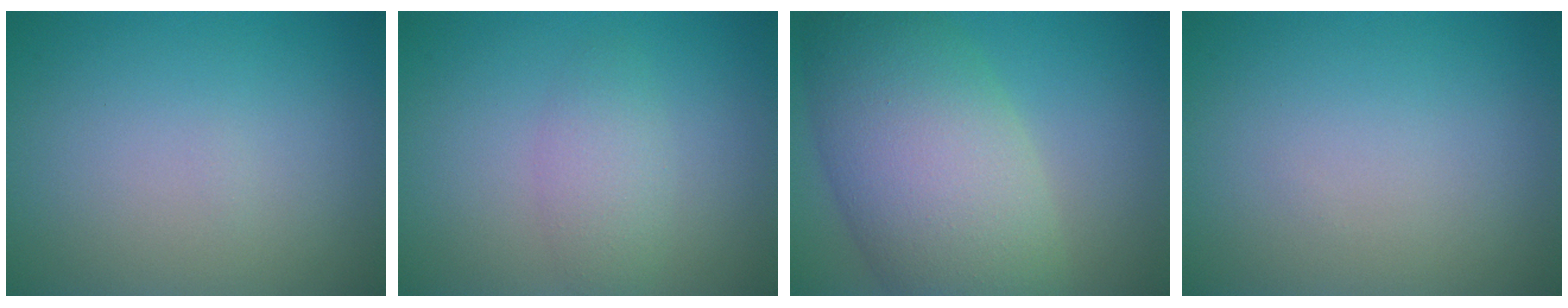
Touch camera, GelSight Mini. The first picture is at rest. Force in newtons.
{"total": 2.3, "press": 2.3, "slide": 0.1}
{"total": 11.0, "press": 10.9, "slide": 0.4}
{"total": 0.0}